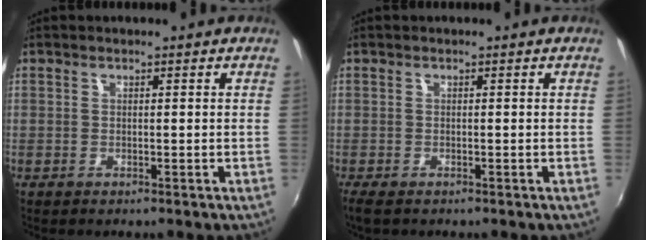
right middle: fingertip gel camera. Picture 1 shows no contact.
{"total": 2.7, "force": [-2.0, 0.9, 1.7], "torque": [-0.033, -0.012, -0.032]}